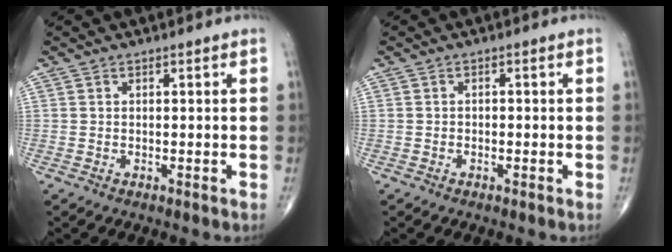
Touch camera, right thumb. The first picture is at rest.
{"total": 0.6, "force": [-0.3, 0.4, 0.3], "torque": [-0.003, 0.002, -0.008]}